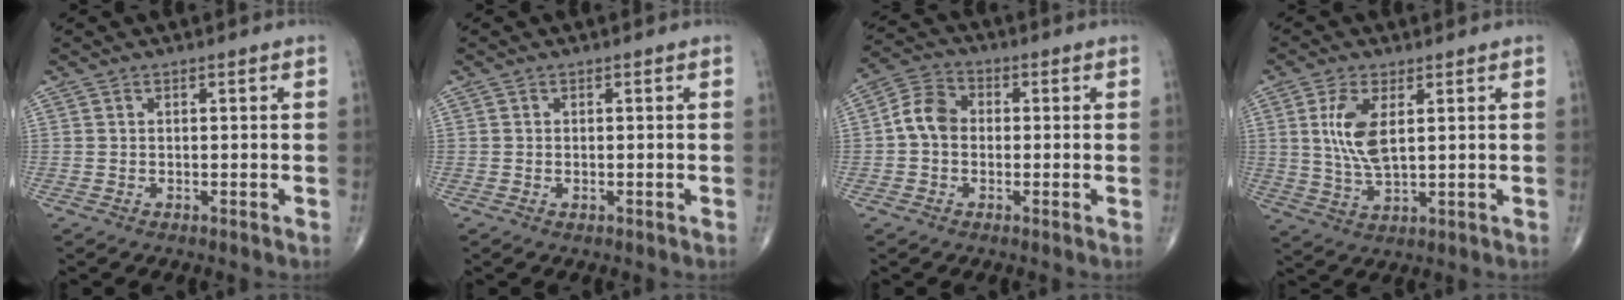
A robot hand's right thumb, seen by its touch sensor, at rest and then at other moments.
{"total": 0.6, "force": [-0.2, 0.3, 0.4], "torque": [-0.010, 0.001, -0.001]}
{"total": 6.4, "force": [-0.4, 5.1, 3.9], "torque": [-0.062, 0.023, -0.020]}
{"total": 8.1, "force": [2.1, 3.4, 7.1], "torque": [-0.151, -0.011, 0.046]}